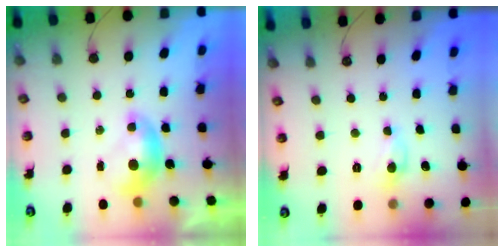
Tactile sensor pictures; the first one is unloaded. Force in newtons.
{"total": 1.5, "press": 1.5, "slide": 0.2}